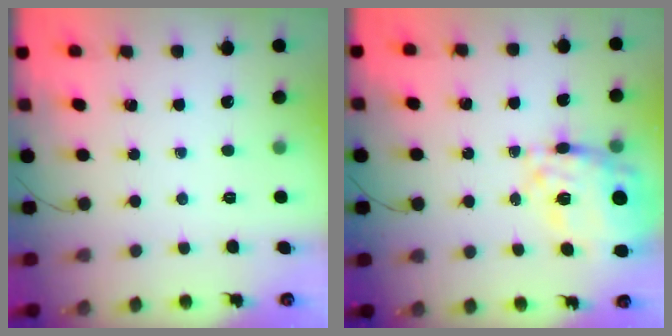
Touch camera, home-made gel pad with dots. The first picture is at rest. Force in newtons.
{"total": 16.8, "press": 16.0, "slide": 5.2}